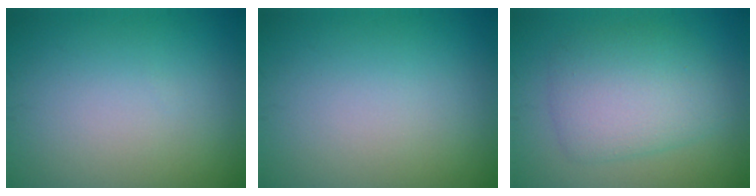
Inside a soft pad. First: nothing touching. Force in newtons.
{"total": 0.0}
{"total": 5.0, "press": 5.0, "slide": 0.2}